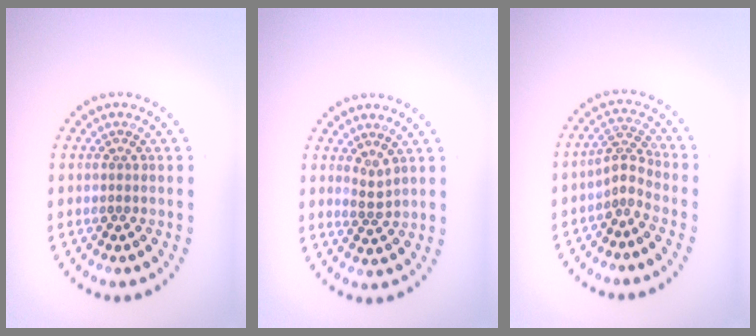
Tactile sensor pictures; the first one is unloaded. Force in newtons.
{"total": 1.5, "press": 1.0, "slide": 1.1}
{"total": 2.1, "press": 1.5, "slide": 1.6}